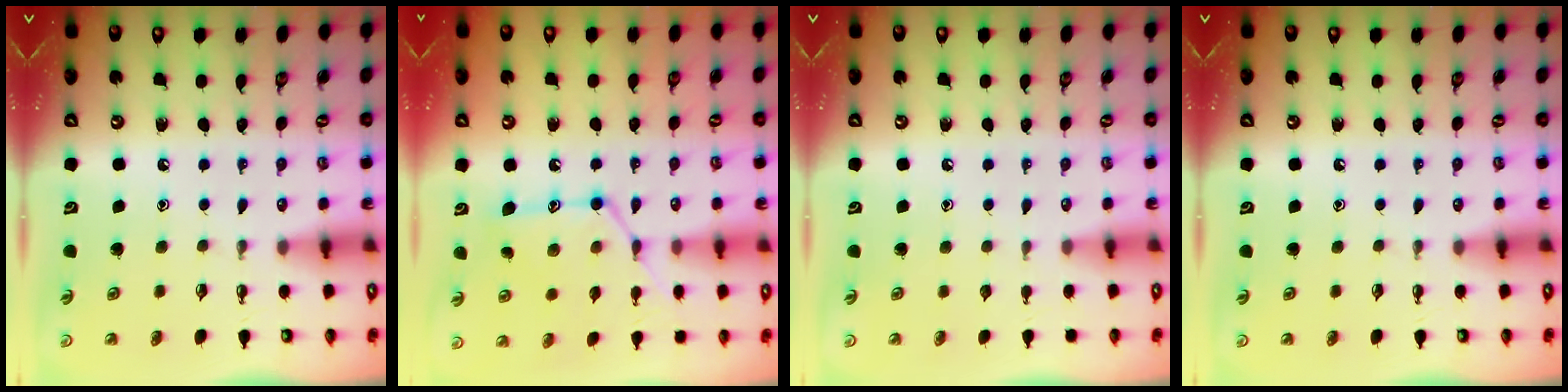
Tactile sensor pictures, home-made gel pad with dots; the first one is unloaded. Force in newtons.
{"total": 13.5, "press": 13.5, "slide": 0.8}
{"total": 0.0}
{"total": 0.0}